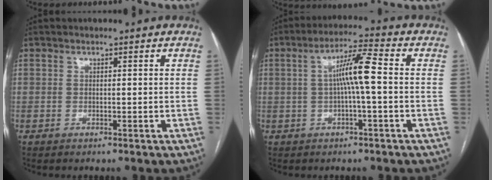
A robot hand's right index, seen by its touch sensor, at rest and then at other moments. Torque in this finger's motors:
{"motor_torque": [1.09, 0.17, 0.23, 0.12]}